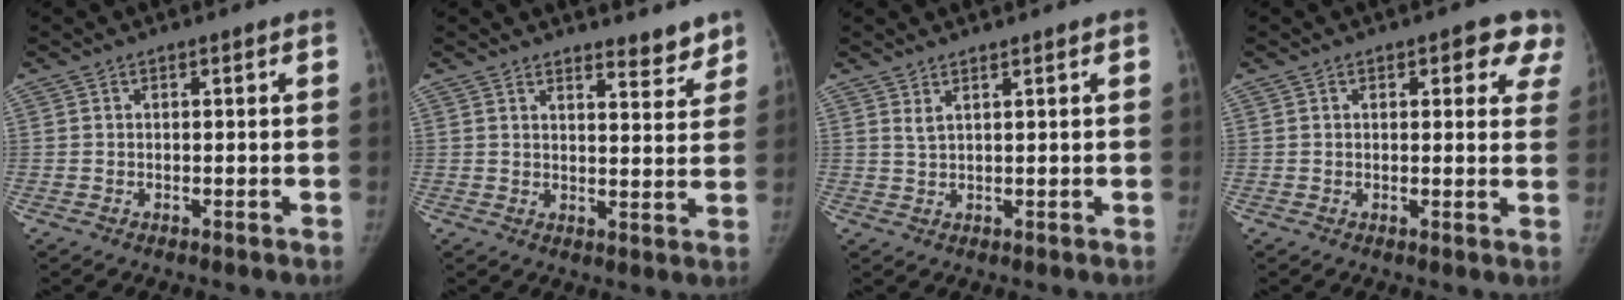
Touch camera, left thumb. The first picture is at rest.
{"total": 5.3, "force": [4.6, 1.7, 1.9], "torque": [0.001, -0.037, 0.060]}
{"total": 0.7, "force": [0.6, 0.2, 0.3], "torque": [-0.005, -0.003, 0.013]}
{"total": 6.6, "force": [3.8, 3.5, 4.0], "torque": [0.000, -0.011, 0.030]}